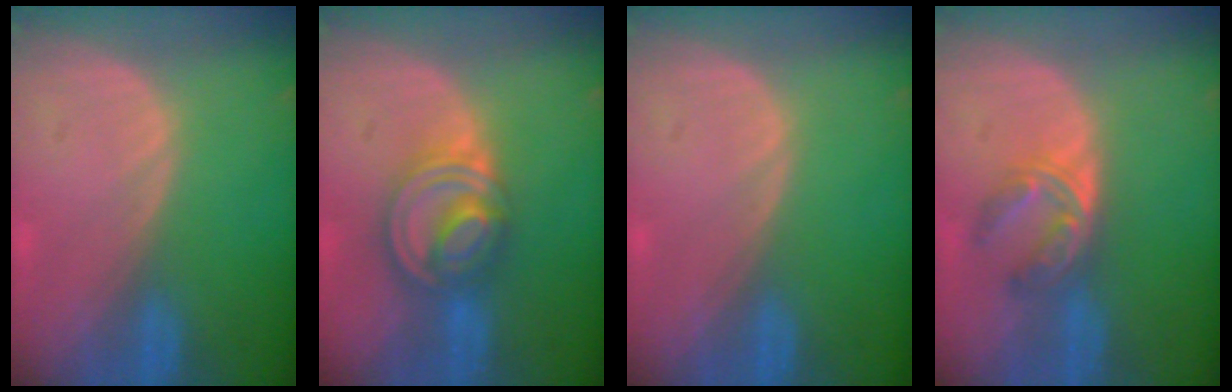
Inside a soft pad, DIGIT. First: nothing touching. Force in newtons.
{"total": 8.2, "press": 6.9, "slide": 4.4}
{"total": 0.0}
{"total": 6.0, "press": 5.0, "slide": 3.3}